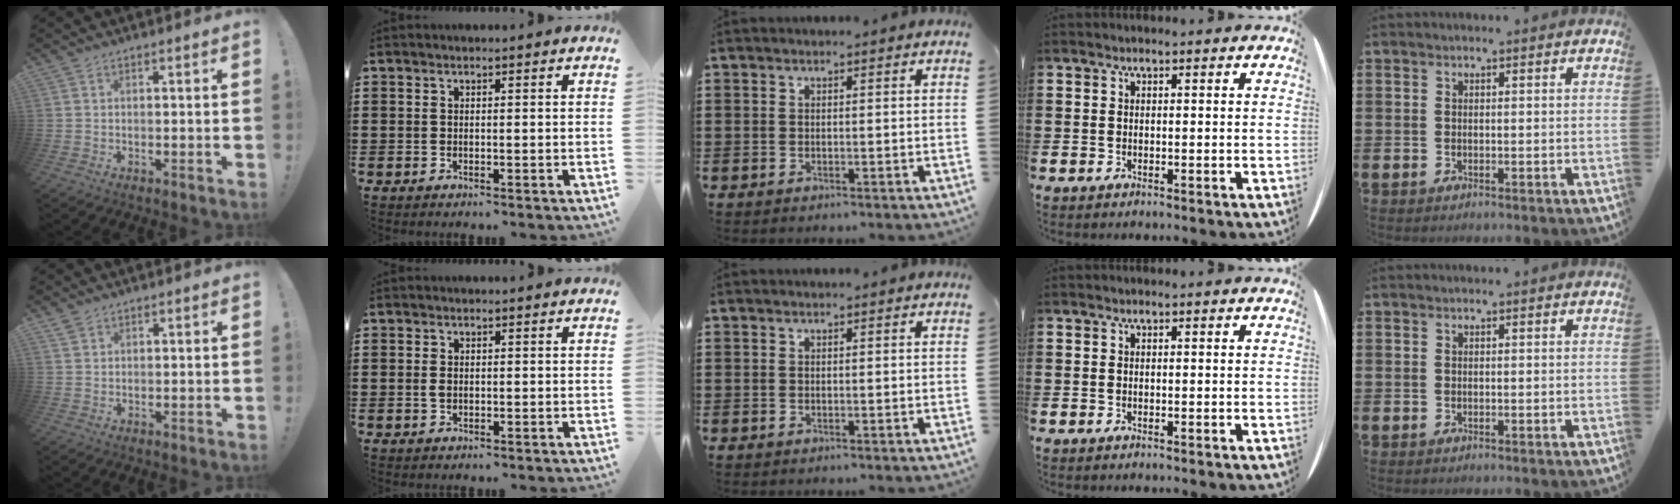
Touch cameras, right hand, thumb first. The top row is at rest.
{"thumb": {"total": 1.5, "force": [1.2, 0.6, 0.7], "torque": [-0.007, -0.005, 0.021]}, "index": {"total": 1.2, "force": [-0.1, 0.8, 1.0], "torque": [-0.021, 0.004, -0.002]}}